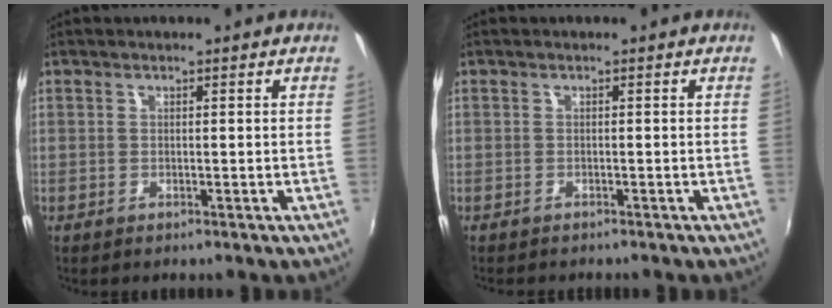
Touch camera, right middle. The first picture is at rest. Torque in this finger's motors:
{"motor_torque": [0.12, -0.12, 0.02, 0.03]}